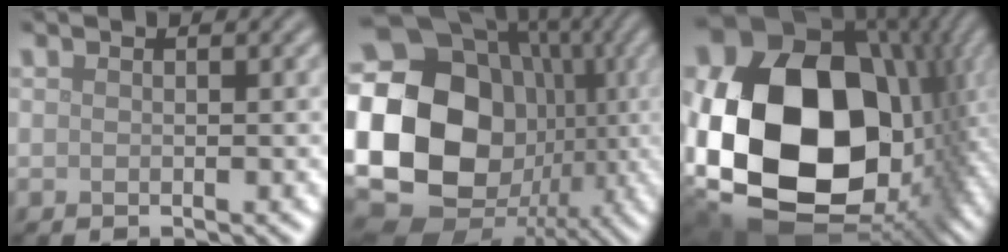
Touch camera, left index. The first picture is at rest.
{"total": 23.7, "force": [-1.6, 20.2, 12.4], "torque": [-0.243, 0.004, -0.067]}
{"total": 23.3, "force": [-0.2, 17.0, 16.0], "torque": [-0.364, -0.048, 0.025]}